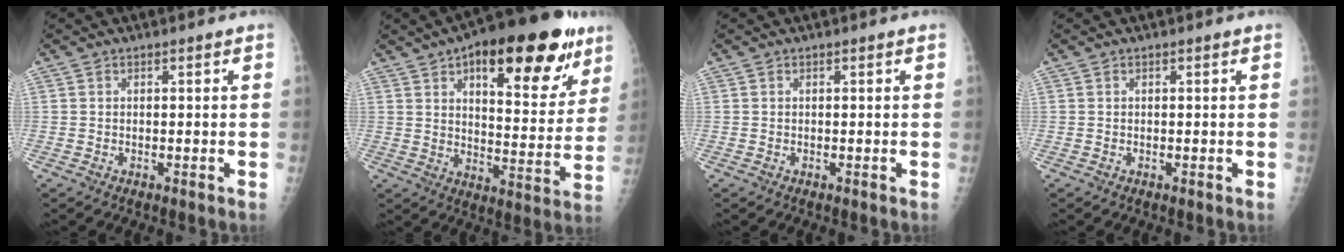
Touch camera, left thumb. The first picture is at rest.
{"total": 25.1, "force": [13.2, 10.3, 18.7], "torque": [-0.222, -0.027, 0.190]}
{"total": 0.0}
{"total": 0.0}